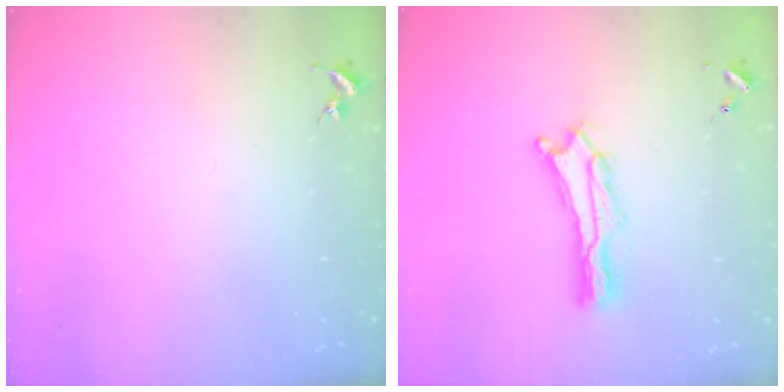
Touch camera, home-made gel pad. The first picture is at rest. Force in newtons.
{"total": 2.2, "press": 2.2, "slide": 0.3}